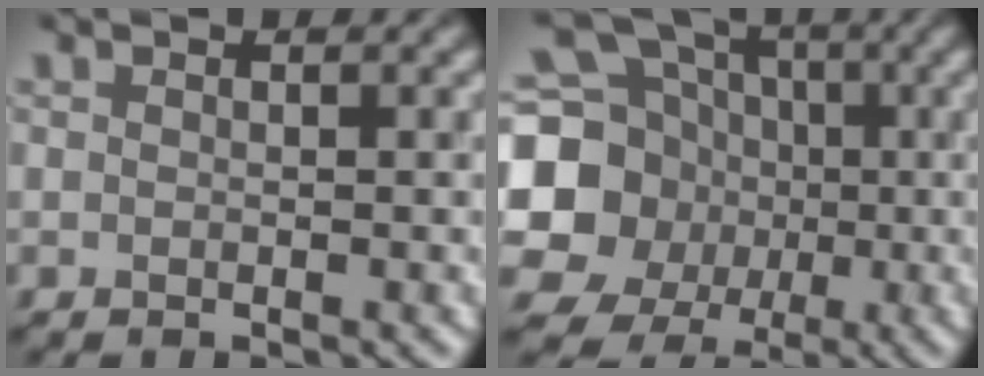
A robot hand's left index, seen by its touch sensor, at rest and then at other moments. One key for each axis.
{"total": 14.3, "fx": -0.3, "fy": 12.9, "fz": 6.0, "tx": -0.161, "ty": 0.000, "tz": -0.031}